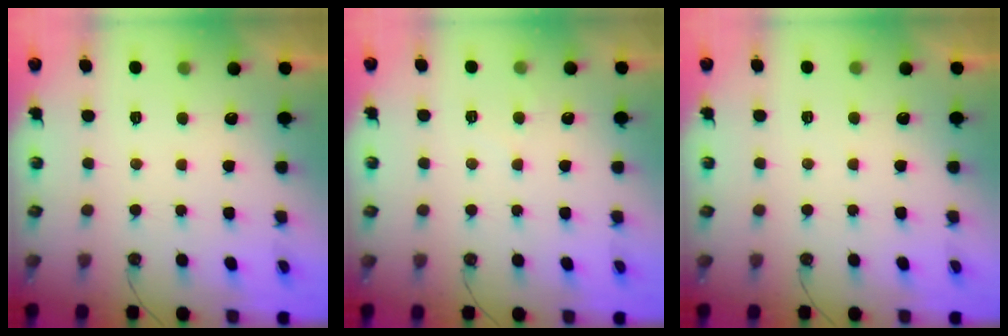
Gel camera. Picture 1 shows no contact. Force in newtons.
{"total": 5.1, "press": 5.0, "slide": 0.7}
{"total": 3.0, "press": 3.0, "slide": 0.3}